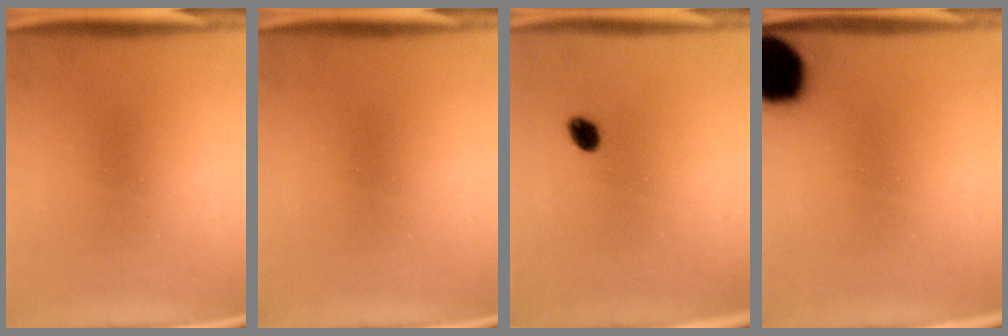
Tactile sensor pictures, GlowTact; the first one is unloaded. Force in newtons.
{"total": 0.0}
{"total": 2.4}
{"total": 17.9}